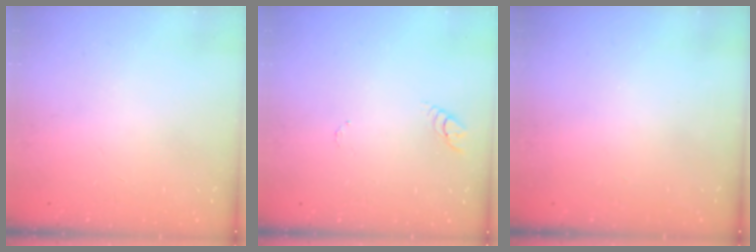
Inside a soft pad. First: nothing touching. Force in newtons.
{"total": 2.9, "press": 2.9, "slide": 0.4}
{"total": 0.0}